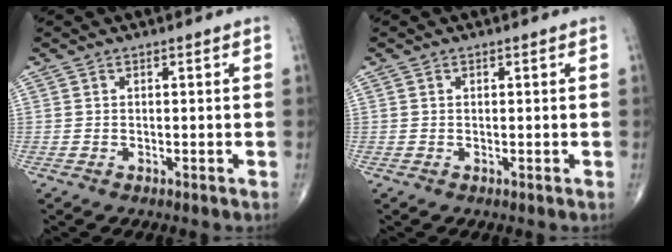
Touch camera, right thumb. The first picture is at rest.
{"total": 0.0}